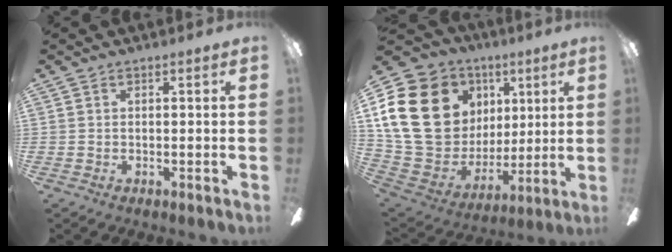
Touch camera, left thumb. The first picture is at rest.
{"total": 24.2, "force": [7.7, 18.9, 13.1], "torque": [-0.271, -0.020, 0.168]}